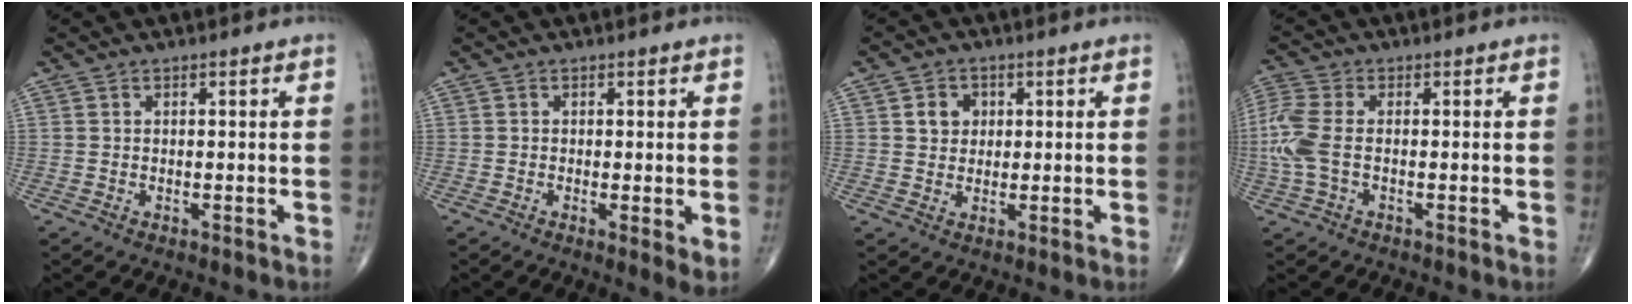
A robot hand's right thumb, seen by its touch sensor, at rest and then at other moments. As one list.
[{"total": 3.1, "force": [-0.3, 0.8, 3.0], "torque": [-0.052, -0.013, -0.010]}, {"total": 4.0, "force": [1.1, 3.4, 1.7], "torque": [-0.006, -0.001, 0.015]}, {"total": 7.3, "force": [-0.7, 3.7, 6.3], "torque": [-0.185, 0.010, -0.018]}]